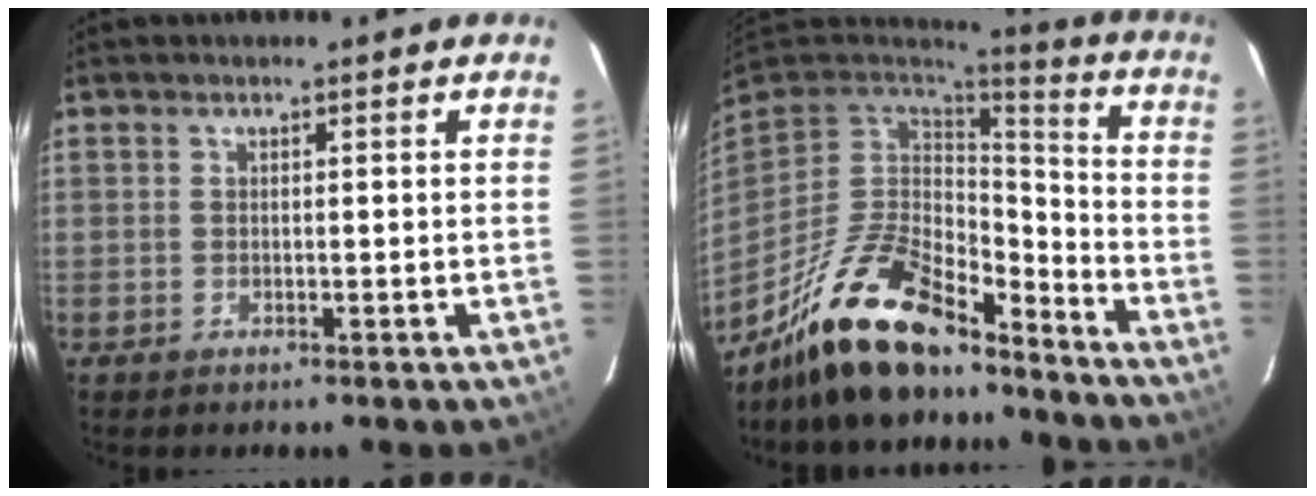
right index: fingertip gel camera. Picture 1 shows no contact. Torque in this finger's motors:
{"motor_torque": [0.62, -0.68, 0.80, 0.21]}